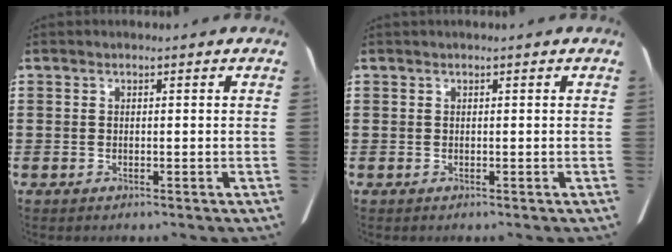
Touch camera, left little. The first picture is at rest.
{"total": 0.0}